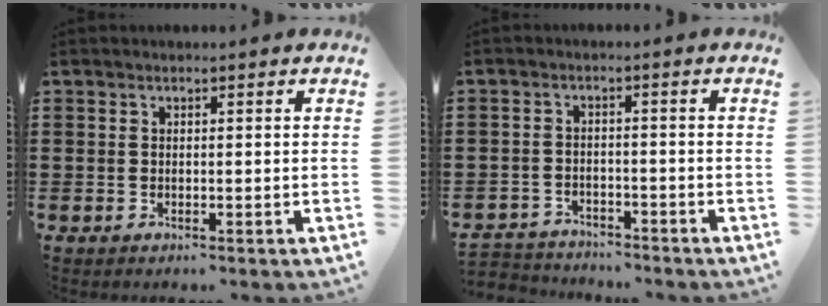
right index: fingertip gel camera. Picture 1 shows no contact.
{"total": 3.2, "force": [-3.2, 0.4, -0.3], "torque": [-0.003, -0.001, -0.070]}